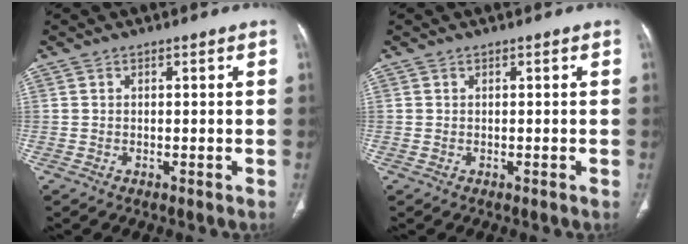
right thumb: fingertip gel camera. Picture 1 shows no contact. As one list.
[{"total": 0.0}]